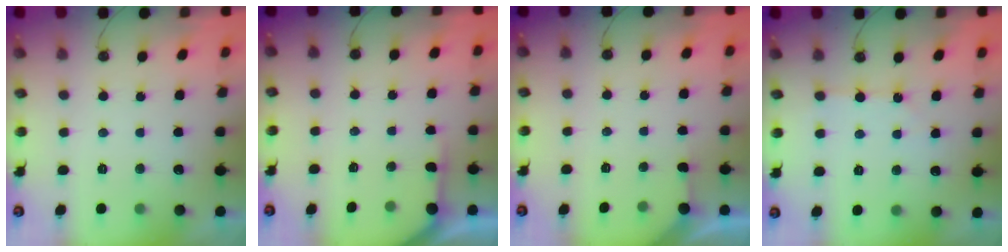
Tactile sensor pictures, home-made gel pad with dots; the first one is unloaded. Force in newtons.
{"total": 3.9, "press": 3.9, "slide": 0.4}
{"total": 2.4, "press": 2.4, "slide": 0.4}
{"total": 2.7, "press": 2.7, "slide": 0.4}